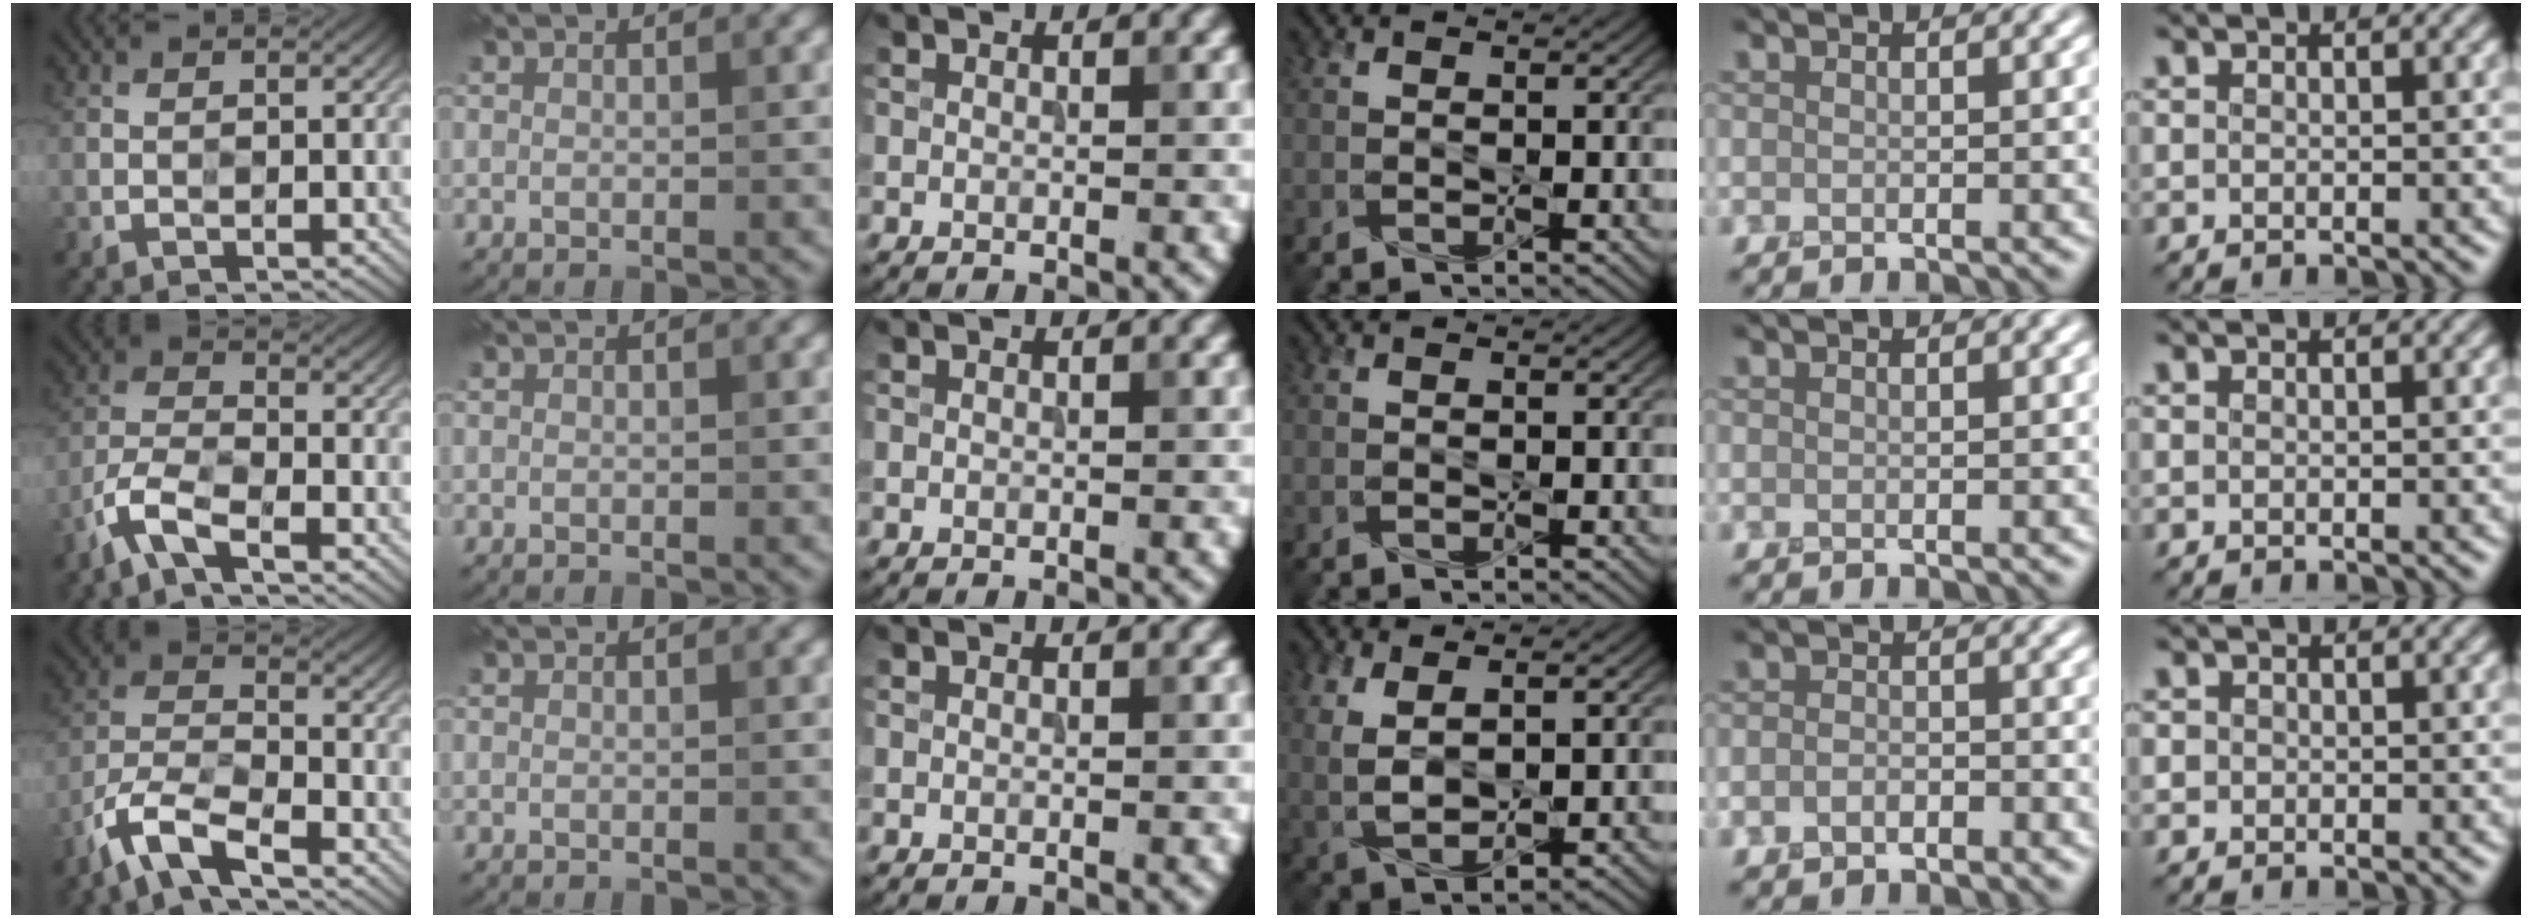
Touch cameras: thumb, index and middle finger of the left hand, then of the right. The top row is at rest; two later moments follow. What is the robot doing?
{"motion": "wipe", "object": "whiteboard"}